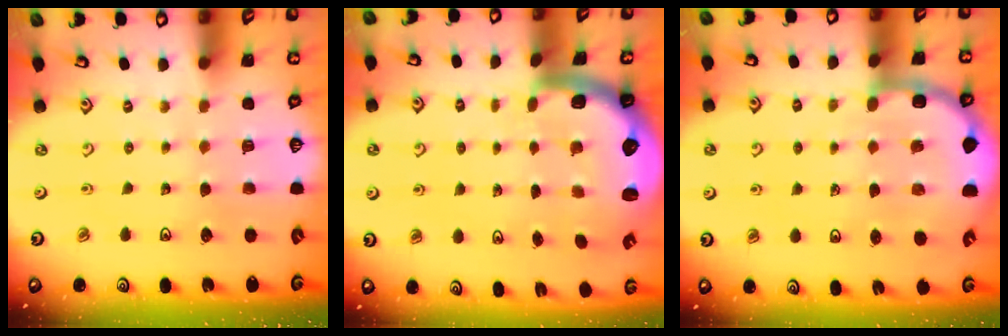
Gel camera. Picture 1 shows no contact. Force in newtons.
{"total": 2.9, "press": 2.6, "slide": 1.4}
{"total": 7.0, "press": 6.5, "slide": 2.5}